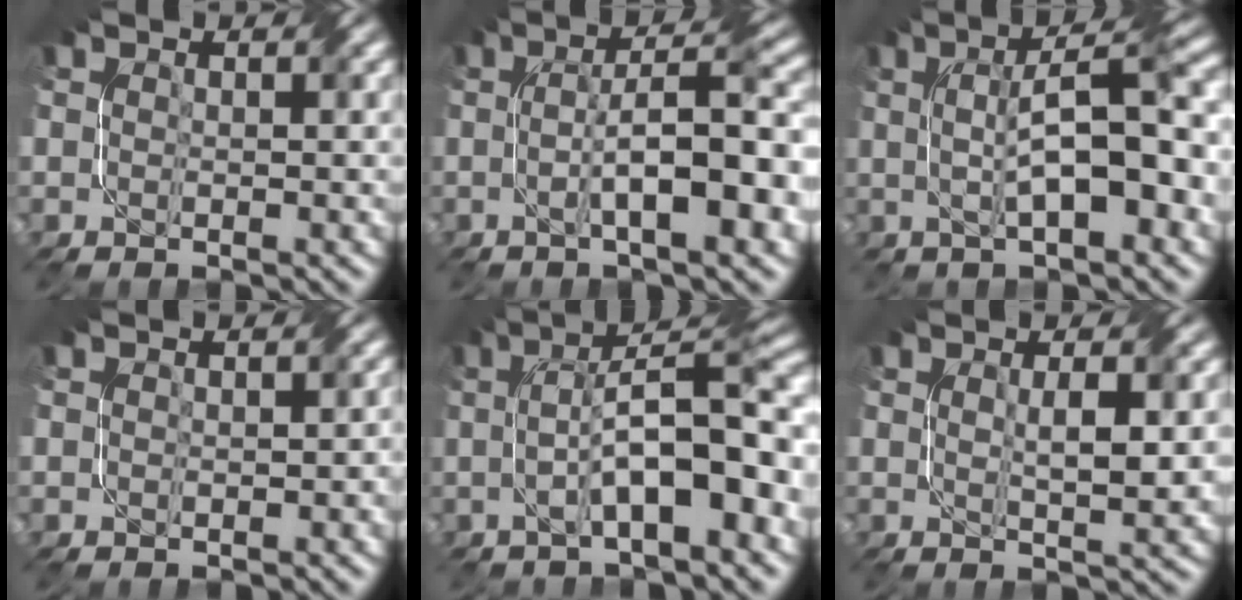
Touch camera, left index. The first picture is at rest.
{"total": 8.2, "force": [-0.9, 1.8, 7.9], "torque": [-0.117, 0.014, -0.014]}
{"total": 7.9, "force": [0.3, 2.2, 7.6], "torque": [-0.115, 0.010, 0.005]}
{"total": 1.0, "force": [-0.2, 0.7, 0.7], "torque": [-0.009, -0.004, 0.001]}
{"total": 9.6, "force": [-0.8, 2.9, 9.1], "torque": [-0.130, 0.018, -0.015]}
{"total": 3.2, "force": [0.3, 0.6, 3.1], "torque": [-0.054, -0.001, 0.009]}